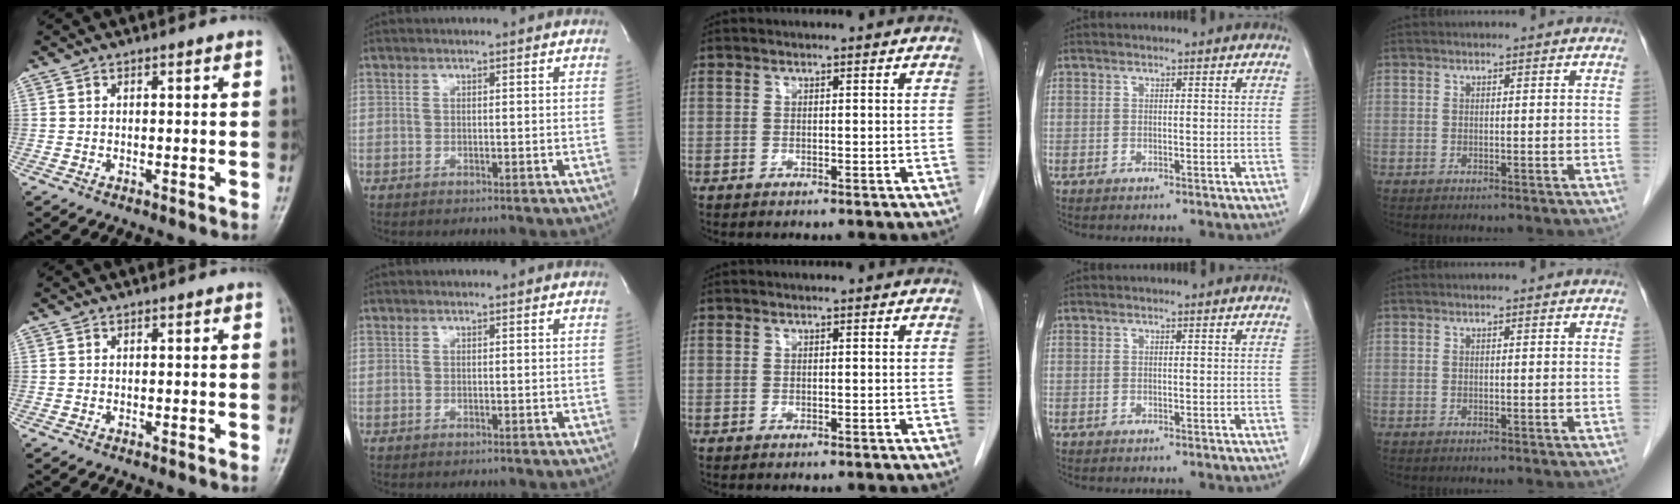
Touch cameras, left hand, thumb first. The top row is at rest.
{}